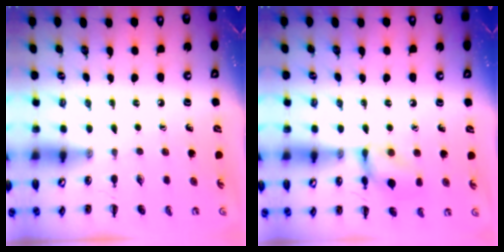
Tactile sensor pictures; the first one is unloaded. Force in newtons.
{"total": 10.5, "press": 10.4, "slide": 0.8}